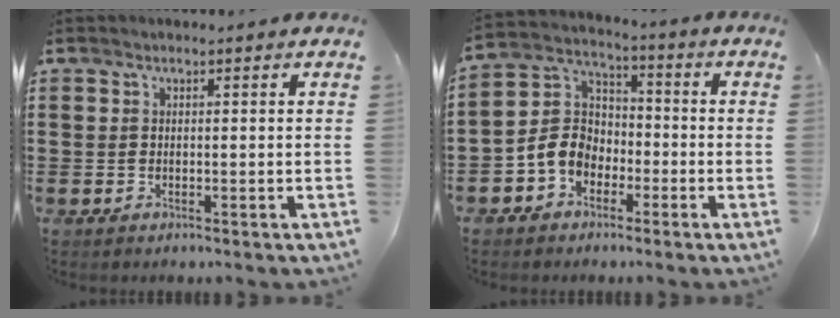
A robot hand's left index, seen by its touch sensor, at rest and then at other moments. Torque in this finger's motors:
{"motor_torque": [1.44, 0.70, 0.29, 0.12]}